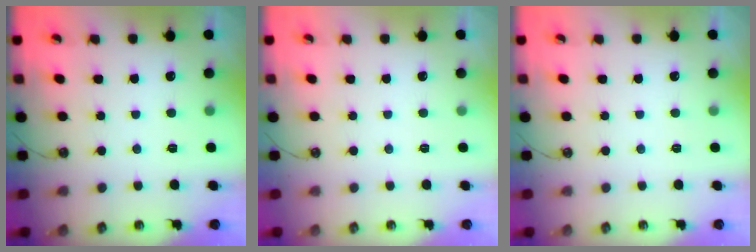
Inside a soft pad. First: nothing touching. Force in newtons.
{"total": 0.0}
{"total": 0.0}